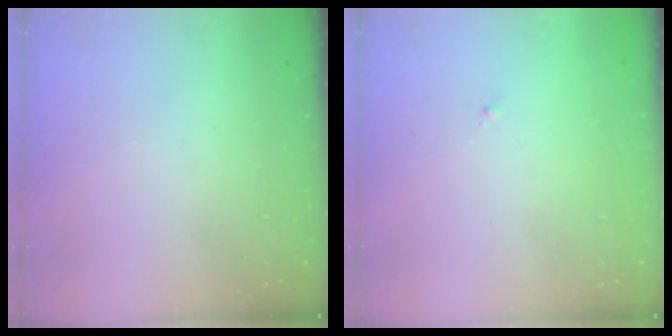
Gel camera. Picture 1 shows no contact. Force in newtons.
{"total": 0.6, "press": 0.6, "slide": 0.2}